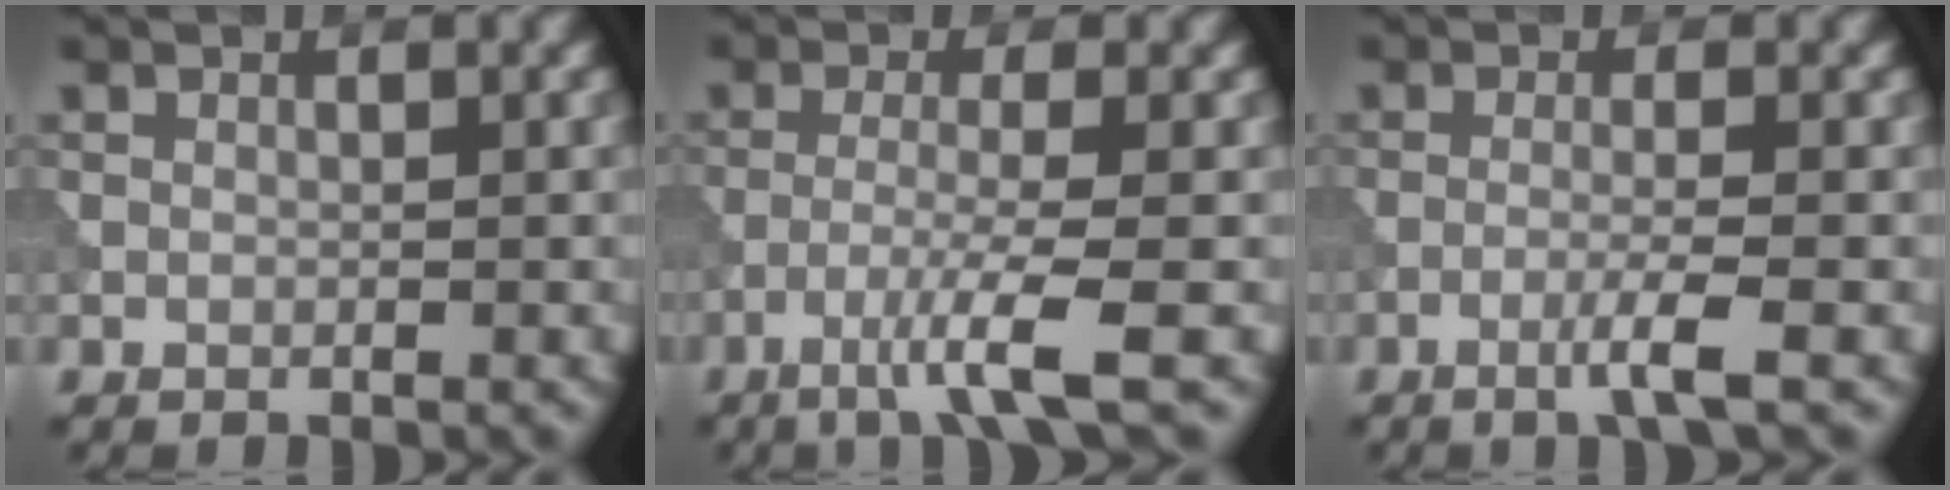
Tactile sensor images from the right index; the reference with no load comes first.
{"total": 4.5, "force": [-2.3, 0.2, 3.9], "torque": [-0.069, 0.003, -0.058]}
{"total": 2.6, "force": [-1.2, 0.1, 2.3], "torque": [-0.038, 0.005, -0.032]}